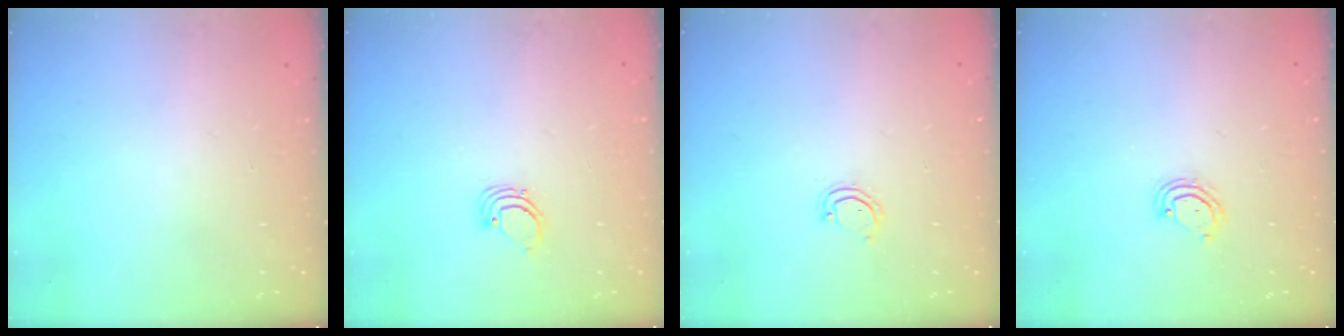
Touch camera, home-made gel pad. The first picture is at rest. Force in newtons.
{"total": 2.2, "press": 2.2, "slide": 0.2}
{"total": 3.5, "press": 3.5, "slide": 0.3}
{"total": 3.9, "press": 3.9, "slide": 0.3}